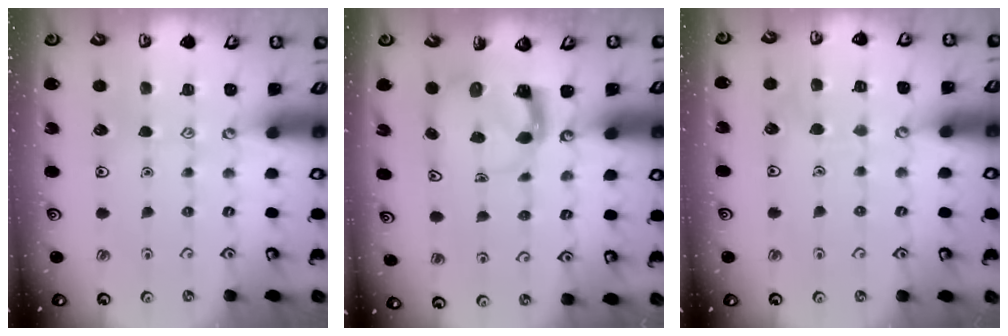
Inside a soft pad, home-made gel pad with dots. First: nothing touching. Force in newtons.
{"total": 3.8, "press": 3.8, "slide": 0.3}
{"total": 3.3, "press": 3.3, "slide": 0.3}